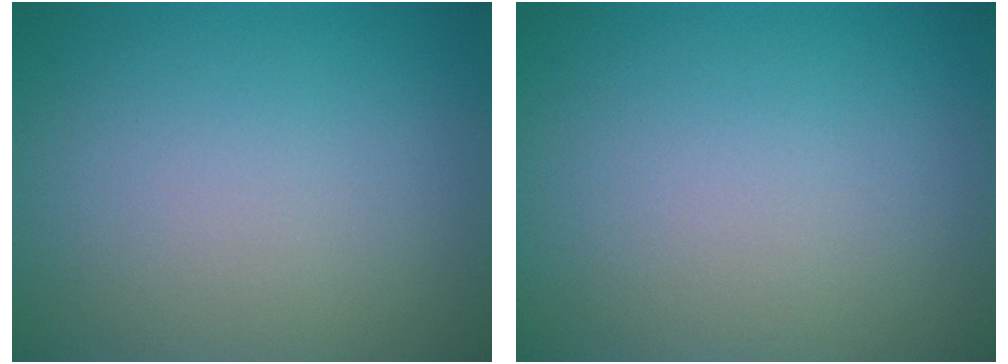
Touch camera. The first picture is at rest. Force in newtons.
{"total": 0.0}